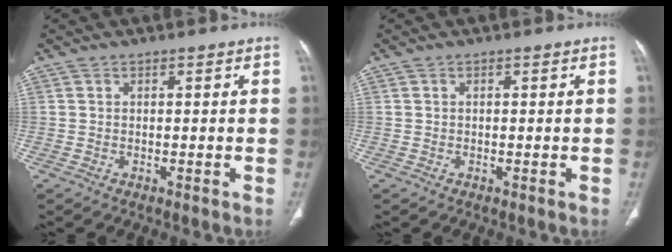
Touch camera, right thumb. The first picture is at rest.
{"total": 0.0}